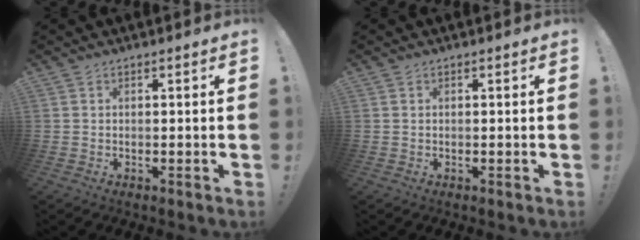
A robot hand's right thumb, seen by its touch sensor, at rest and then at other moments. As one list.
[{"total": 0.0}]